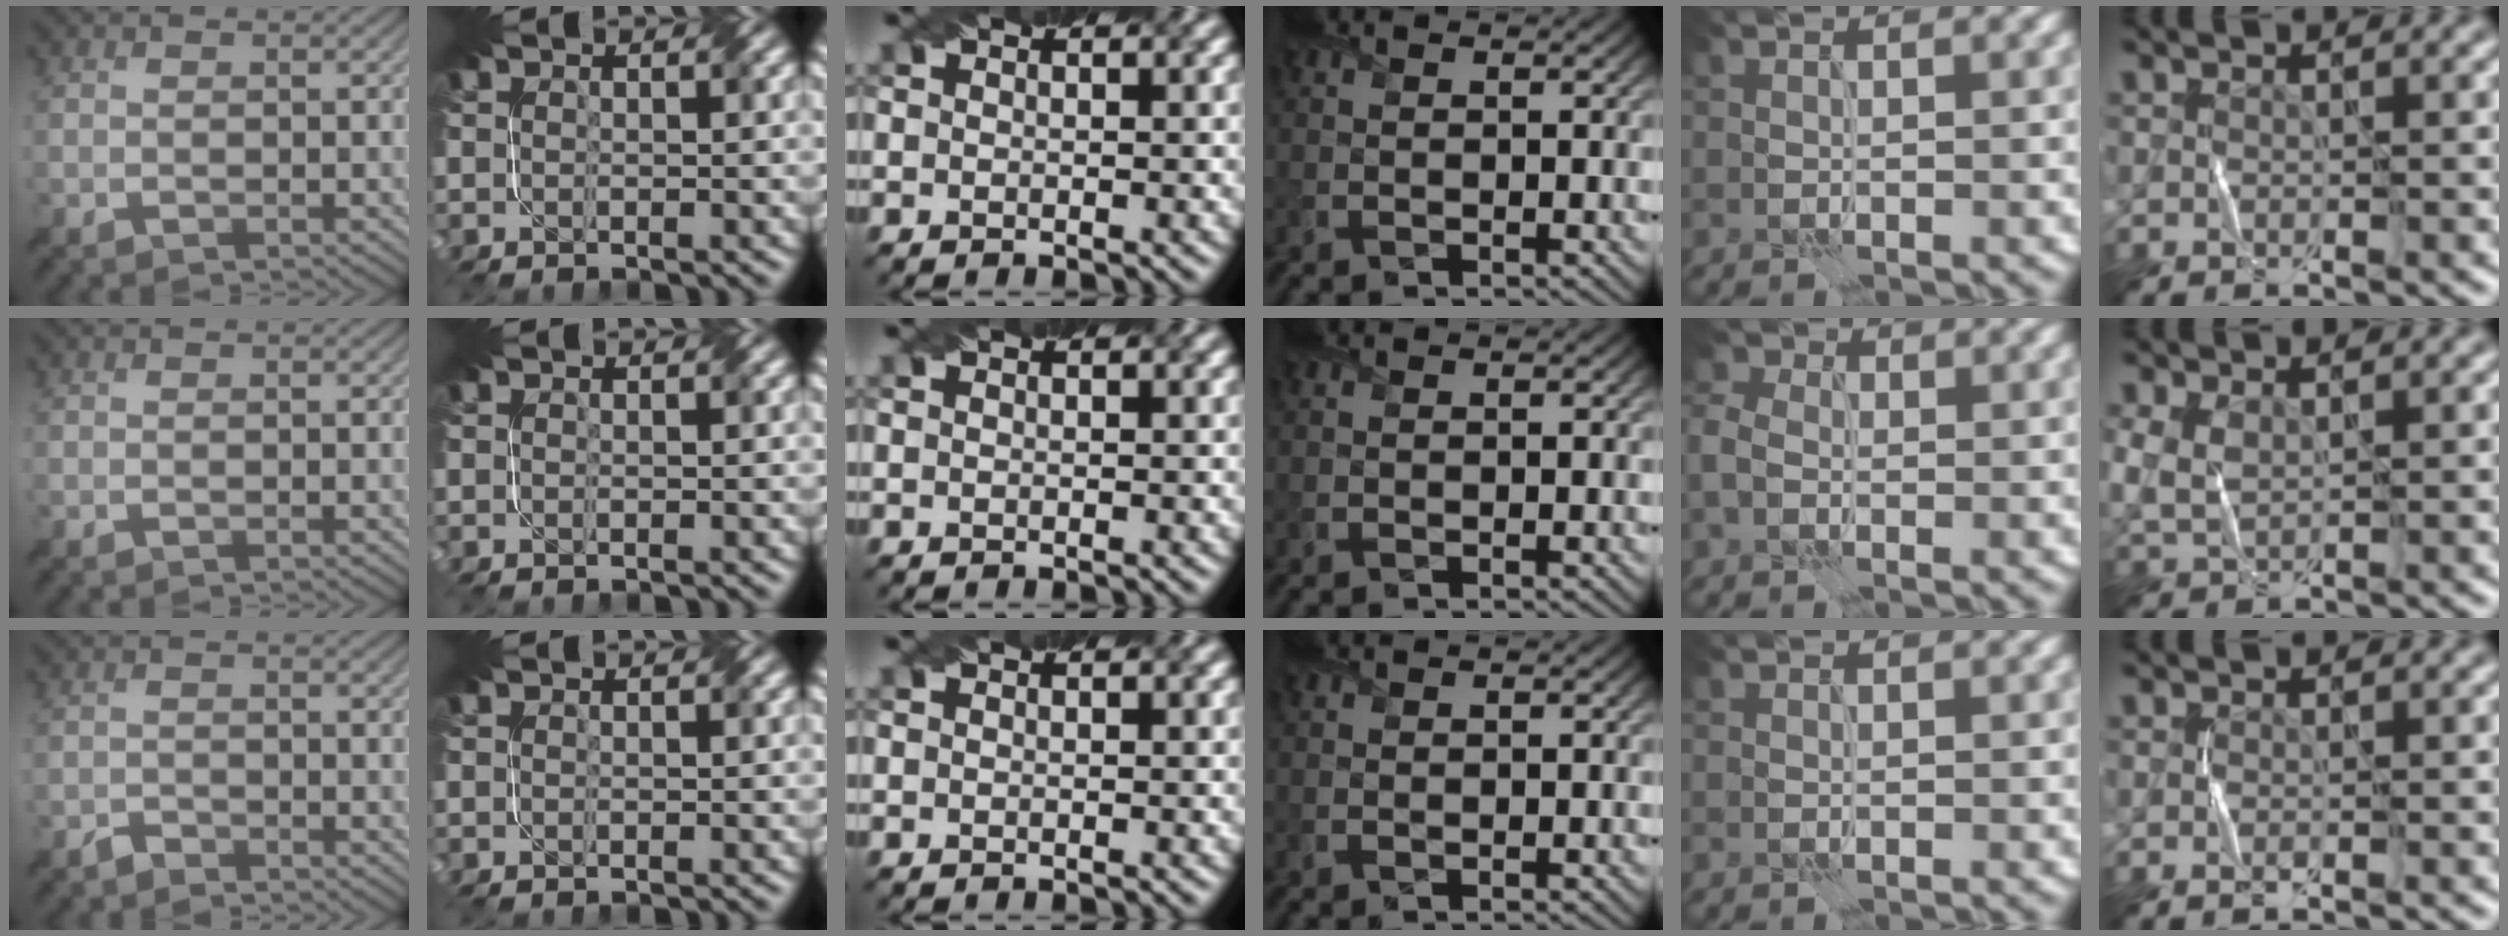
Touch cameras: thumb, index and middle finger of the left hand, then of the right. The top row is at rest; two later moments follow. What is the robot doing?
{"motion": "fold", "object": "bubble wrap"}